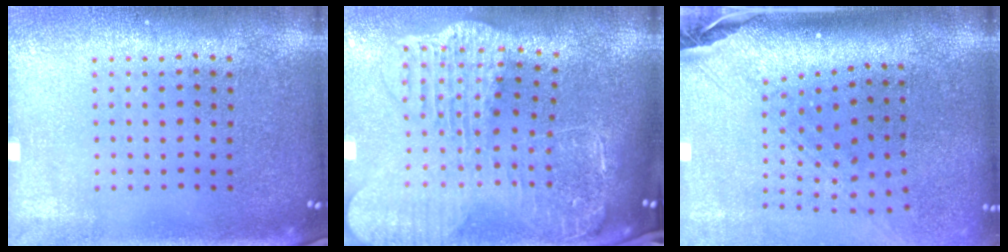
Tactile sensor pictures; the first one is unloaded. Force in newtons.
{"total": 4.1, "press": 3.2, "slide": 2.6}
{"total": 3.0, "press": 2.1, "slide": 2.1}